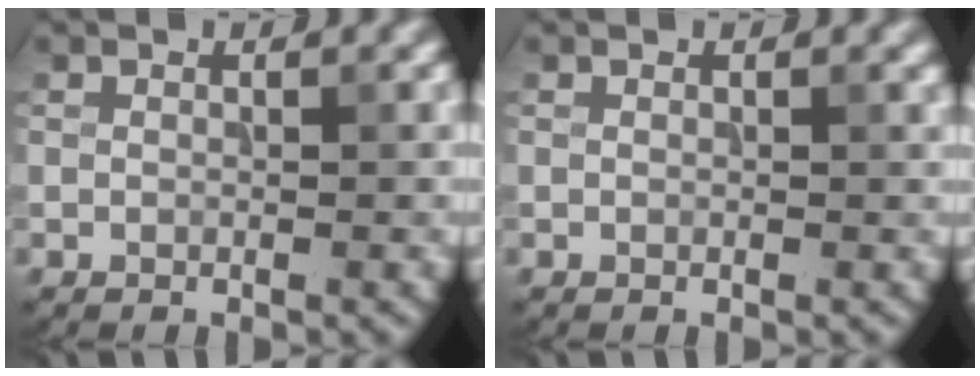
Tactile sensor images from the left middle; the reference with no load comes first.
{"total": 0.0}